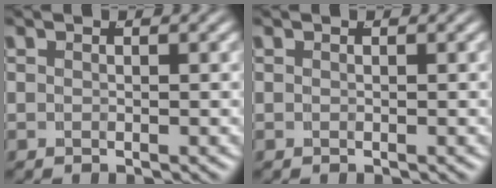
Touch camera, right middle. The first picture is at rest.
{"total": 0.0}